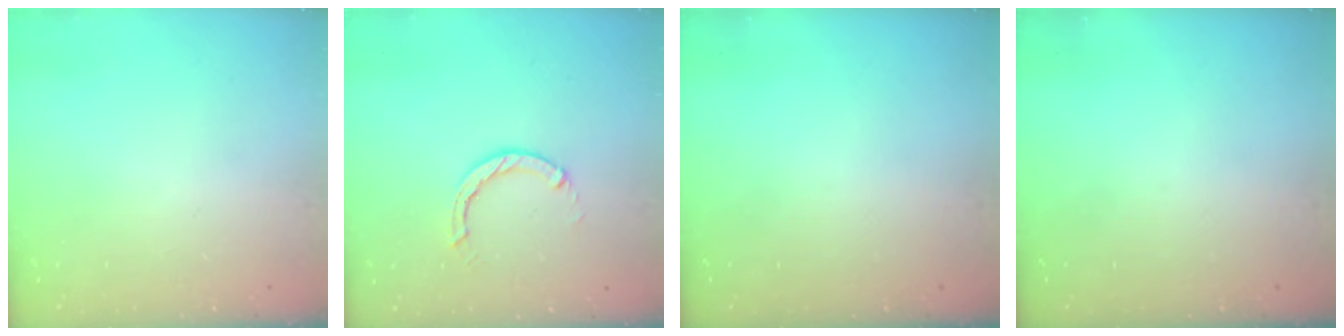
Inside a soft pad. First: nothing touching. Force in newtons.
{"total": 2.9, "press": 2.9, "slide": 0.4}
{"total": 0.0}
{"total": 0.0}